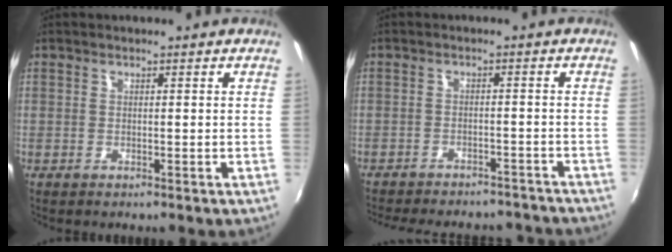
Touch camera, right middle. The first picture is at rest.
{"total": 17.4, "force": [-15.3, 5.4, 6.3], "torque": [-0.138, 0.001, -0.191]}